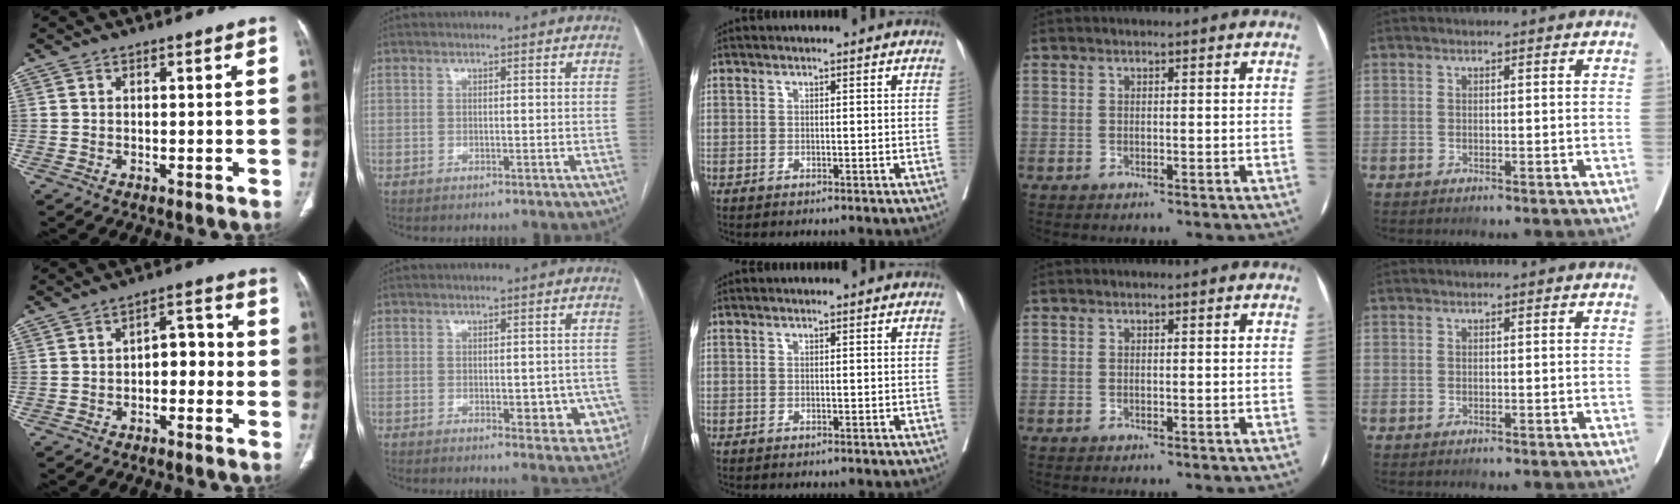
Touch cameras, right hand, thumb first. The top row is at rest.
{"thumb": {"total": 5.7, "force": [-1.3, 3.4, 4.3], "torque": [-0.038, 0.033, -0.027]}, "index": {"total": 7.2, "force": [-2.0, 3.8, 5.8], "torque": [-0.048, 0.011, -0.018]}}